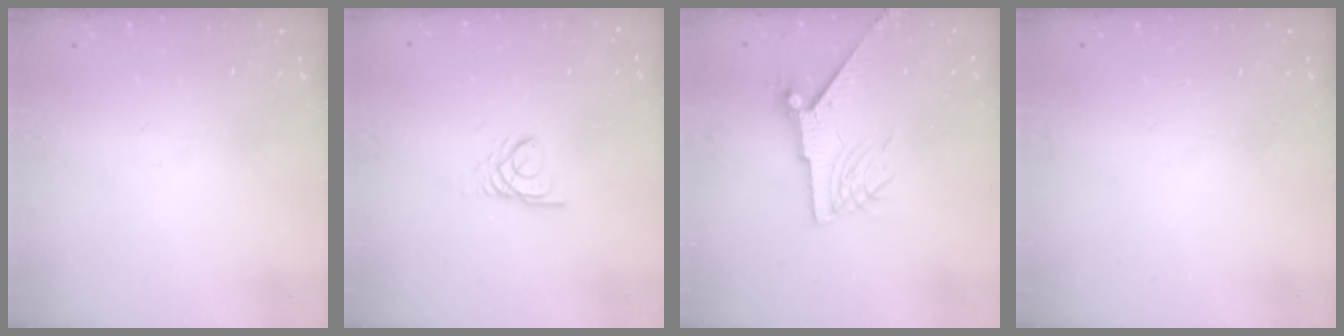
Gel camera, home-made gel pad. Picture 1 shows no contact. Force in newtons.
{"total": 2.6, "press": 2.6, "slide": 0.1}
{"total": 8.0, "press": 8.0, "slide": 0.1}
{"total": 0.0}